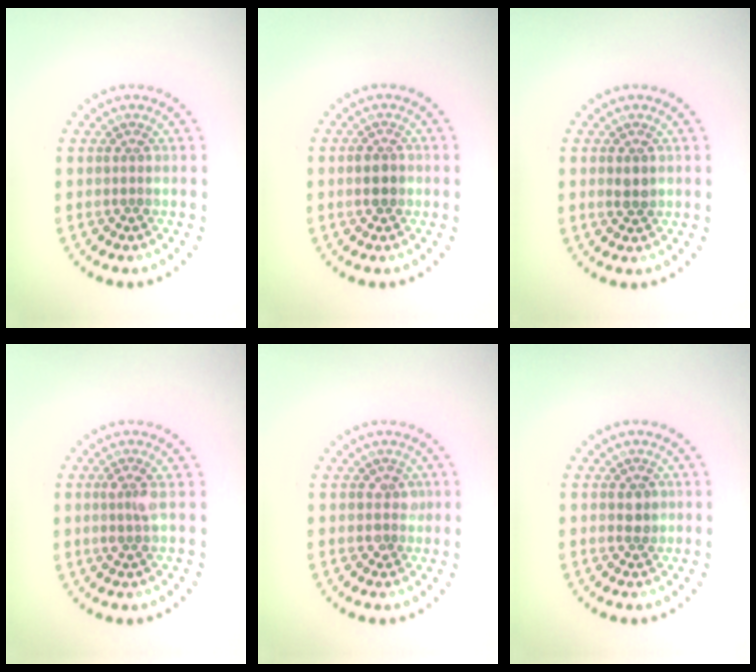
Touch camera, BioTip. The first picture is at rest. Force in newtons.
{"total": 1.7, "press": 1.7, "slide": 0.1}
{"total": 1.4, "press": 1.4, "slide": 0.1}
{"total": 1.6, "press": 1.4, "slide": 0.9}
{"total": 1.5, "press": 1.3, "slide": 0.7}
{"total": 1.3, "press": 1.2, "slide": 0.4}